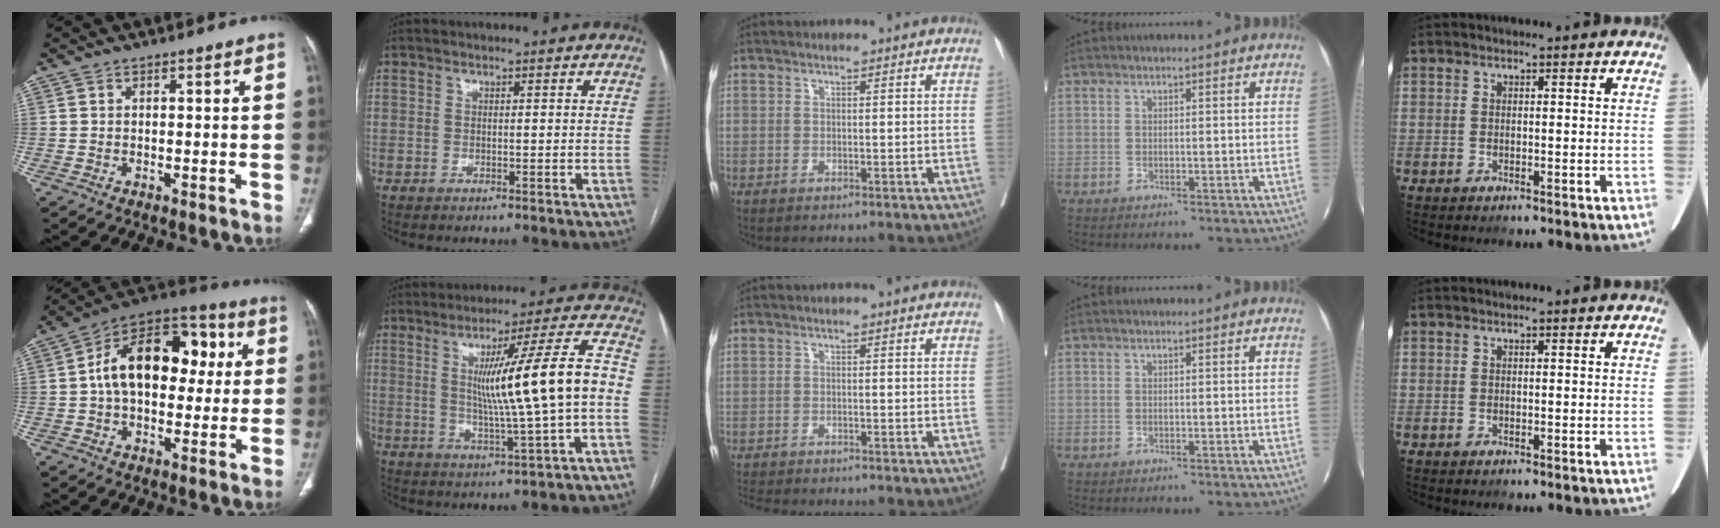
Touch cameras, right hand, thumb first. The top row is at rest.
{"thumb": {"total": 19.8, "force": [2.6, 12.5, 15.2], "torque": [-0.204, 0.037, 0.032]}, "index": {"total": 15.3, "force": [0.2, -0.7, 15.3], "torque": [-0.234, 0.005, 0.005]}, "middle": {"total": 6.1, "force": [-5.6, 0.8, 2.4], "torque": [-0.034, -0.008, -0.085]}}